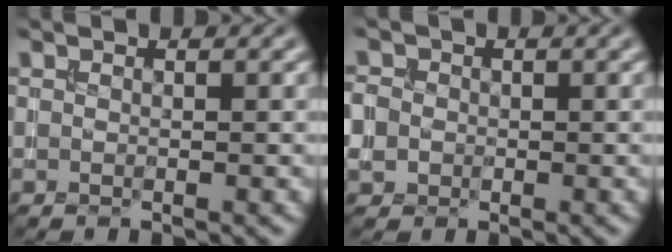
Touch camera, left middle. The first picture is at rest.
{"total": 3.4, "force": [-0.3, 3.2, 1.3], "torque": [-0.024, 0.017, -0.024]}